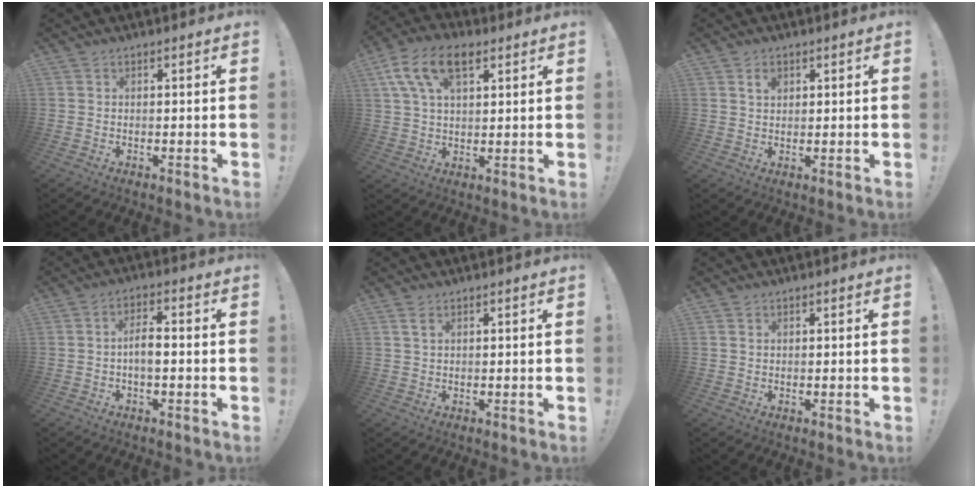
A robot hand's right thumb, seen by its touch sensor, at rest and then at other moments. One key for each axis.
{"total": 12.7, "fx": 5.7, "fy": 6.9, "fz": 9.0, "tx": -0.159, "ty": -0.006, "tz": 0.105}
{"total": 2.7, "fx": 1.3, "fy": 1.8, "fz": 1.5, "tx": -0.021, "ty": 0.000, "tz": 0.021}
{"total": 5.2, "fx": -0.9, "fy": 1.9, "fz": 4.8, "tx": -0.090, "ty": 0.005, "tz": -0.019}
{"total": 2.2, "fx": 1.1, "fy": 0.9, "fz": 1.7, "tx": -0.035, "ty": 0.002, "tz": 0.020}
{"total": 0.8, "fx": 0.5, "fy": 0.6, "fz": 0.2, "tx": -0.002, "ty": 0.001, "tz": 0.010}